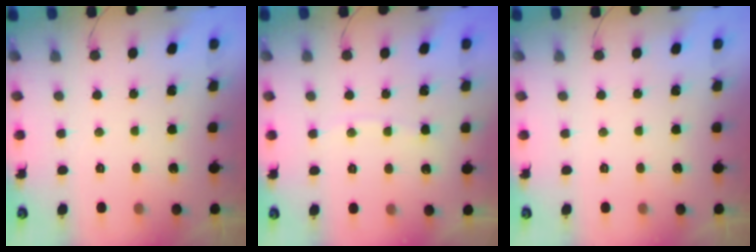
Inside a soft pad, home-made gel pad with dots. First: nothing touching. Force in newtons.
{"total": 3.0, "press": 3.0, "slide": 0.4}
{"total": 0.0}